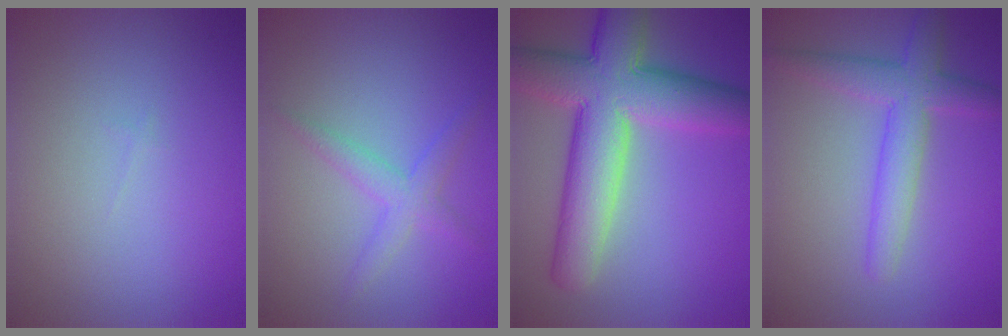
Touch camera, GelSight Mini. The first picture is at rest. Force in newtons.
{"total": 2.4, "press": 2.4, "slide": 0.1}
{"total": 10.8, "press": 10.8, "slide": 0.4}
{"total": 4.3, "press": 4.3, "slide": 0.1}